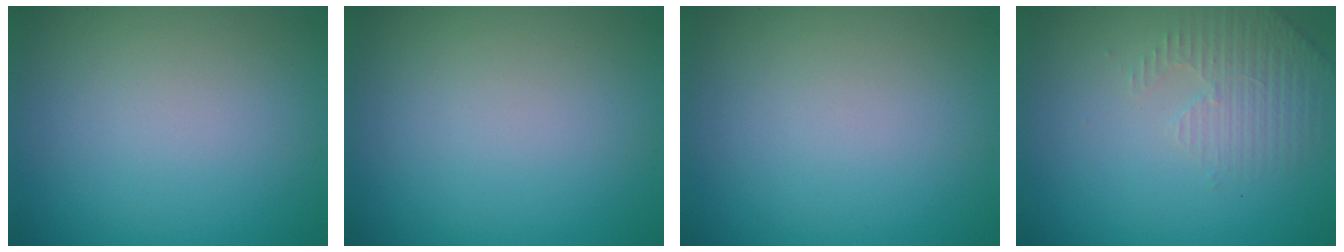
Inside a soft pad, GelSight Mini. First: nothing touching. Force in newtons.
{"total": 0.0}
{"total": 0.0}
{"total": 2.8, "press": 2.7, "slide": 0.8}